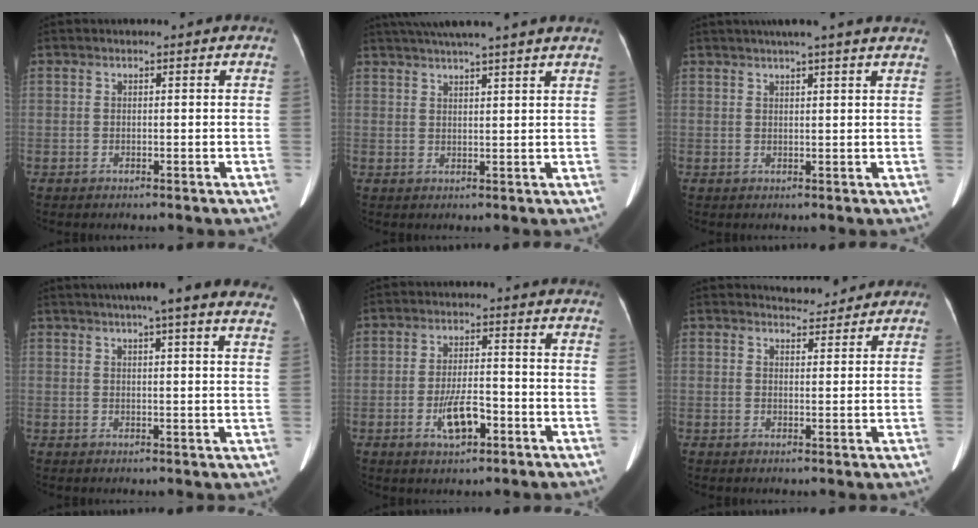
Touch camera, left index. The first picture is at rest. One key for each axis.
{"total": 12.7, "fx": 10.9, "fy": -0.8, "fz": 6.4, "tx": -0.109, "ty": 0.031, "tz": 0.144}
{"total": 9.9, "fx": 8.3, "fy": -0.4, "fz": 5.4, "tx": -0.078, "ty": 0.027, "tz": 0.091}
{"total": 17.3, "fx": 14.5, "fy": 0.9, "fz": 9.4, "tx": -0.130, "ty": 0.014, "tz": 0.164}
{"total": 5.9, "fx": -2.6, "fy": 2.0, "fz": 5.0, "tx": -0.099, "ty": -0.001, "tz": -0.042}
{"total": 4.2, "fx": 4.1, "fy": 1.1, "fz": 0.3, "tx": -0.005, "ty": 0.008, "tz": 0.052}